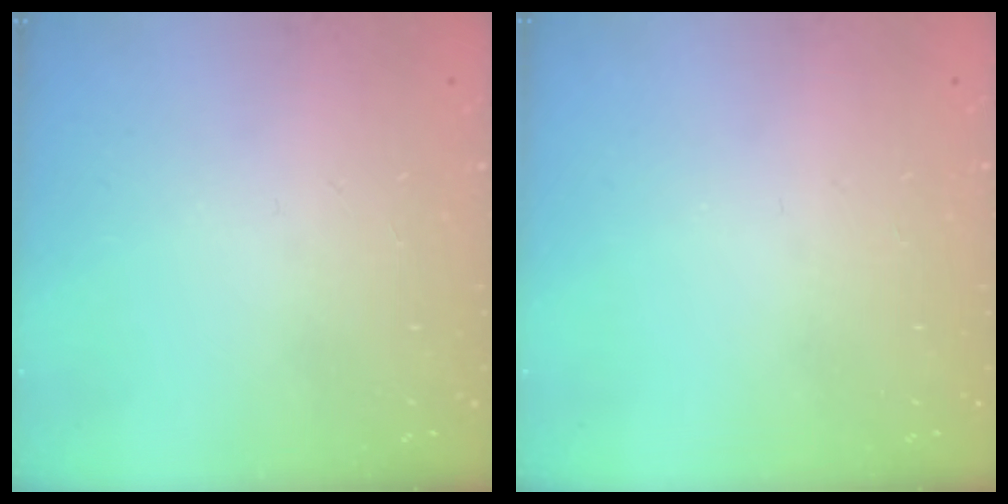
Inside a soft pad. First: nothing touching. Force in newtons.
{"total": 0.0}